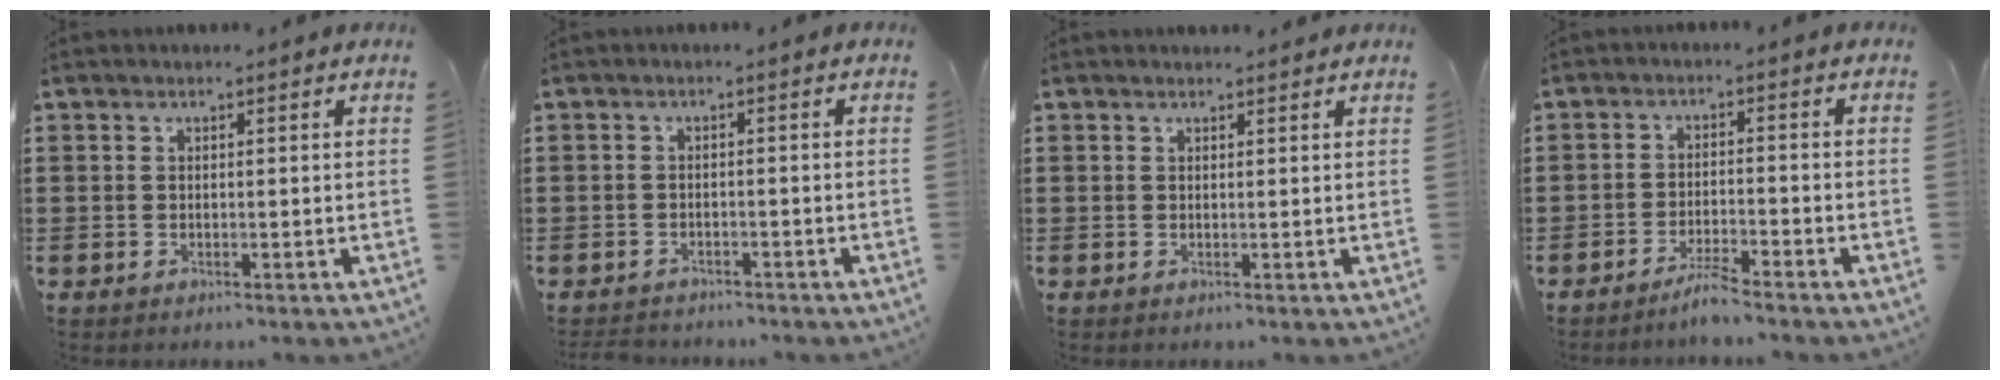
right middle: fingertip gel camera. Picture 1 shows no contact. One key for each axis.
{"total": 1.8, "fx": -1.8, "fy": 0.3, "fz": 0.0, "tx": -0.008, "ty": -0.004, "tz": -0.038}
{"total": 0.6, "fx": 0.6, "fy": 0.1, "fz": 0.1, "tx": 0.000, "ty": -0.002, "tz": 0.011}
{"total": 2.9, "fx": -2.6, "fy": -0.2, "fz": 1.2, "tx": -0.028, "ty": 0.002, "tz": -0.054}